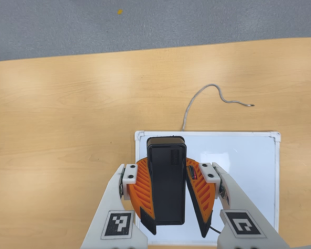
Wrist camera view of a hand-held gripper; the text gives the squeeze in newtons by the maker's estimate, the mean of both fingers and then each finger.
{"total": 10.4, "left": 10.0, "right": 10.9}